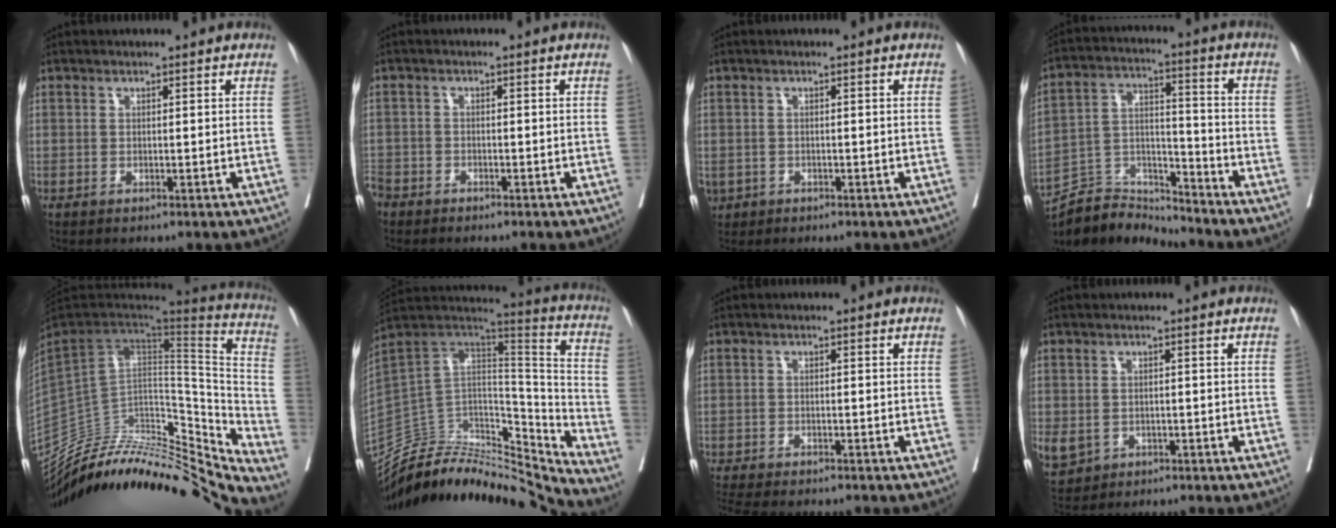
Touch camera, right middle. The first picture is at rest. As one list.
[{"total": 4.0, "force": [-3.4, 2.2, 0.5], "torque": [-0.017, -0.002, -0.070]}, {"total": 2.5, "force": [-1.3, 2.0, 0.7], "torque": [-0.015, -0.001, -0.018]}, {"total": 10.7, "force": [-10.7, 1.0, -0.2], "torque": [0.007, 0.039, -0.200]}, {"total": 36.7, "force": [-32.1, 9.3, 15.3], "torque": [-0.208, -0.021, -0.455]}, {"total": 29.3, "force": [-27.9, 4.9, 7.5], "torque": [-0.116, 0.014, -0.430]}, {"total": 10.7, "force": [-9.4, 2.2, 4.8], "torque": [-0.080, -0.012, -0.133]}, {"total": 5.8, "force": [-2.6, 4.8, 2.0], "torque": [-0.057, -0.002, -0.034]}]